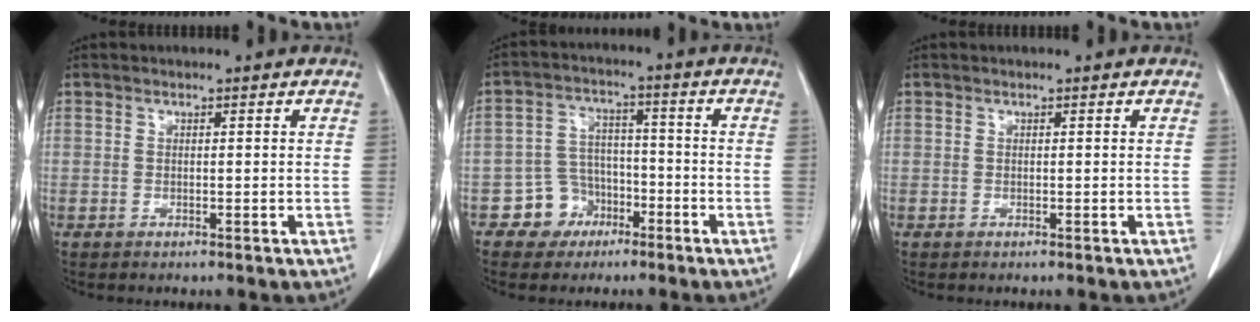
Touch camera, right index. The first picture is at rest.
{"total": 6.2, "force": [-3.3, 5.2, 0.8], "torque": [-0.005, 0.016, -0.051]}
{"total": 0.0}